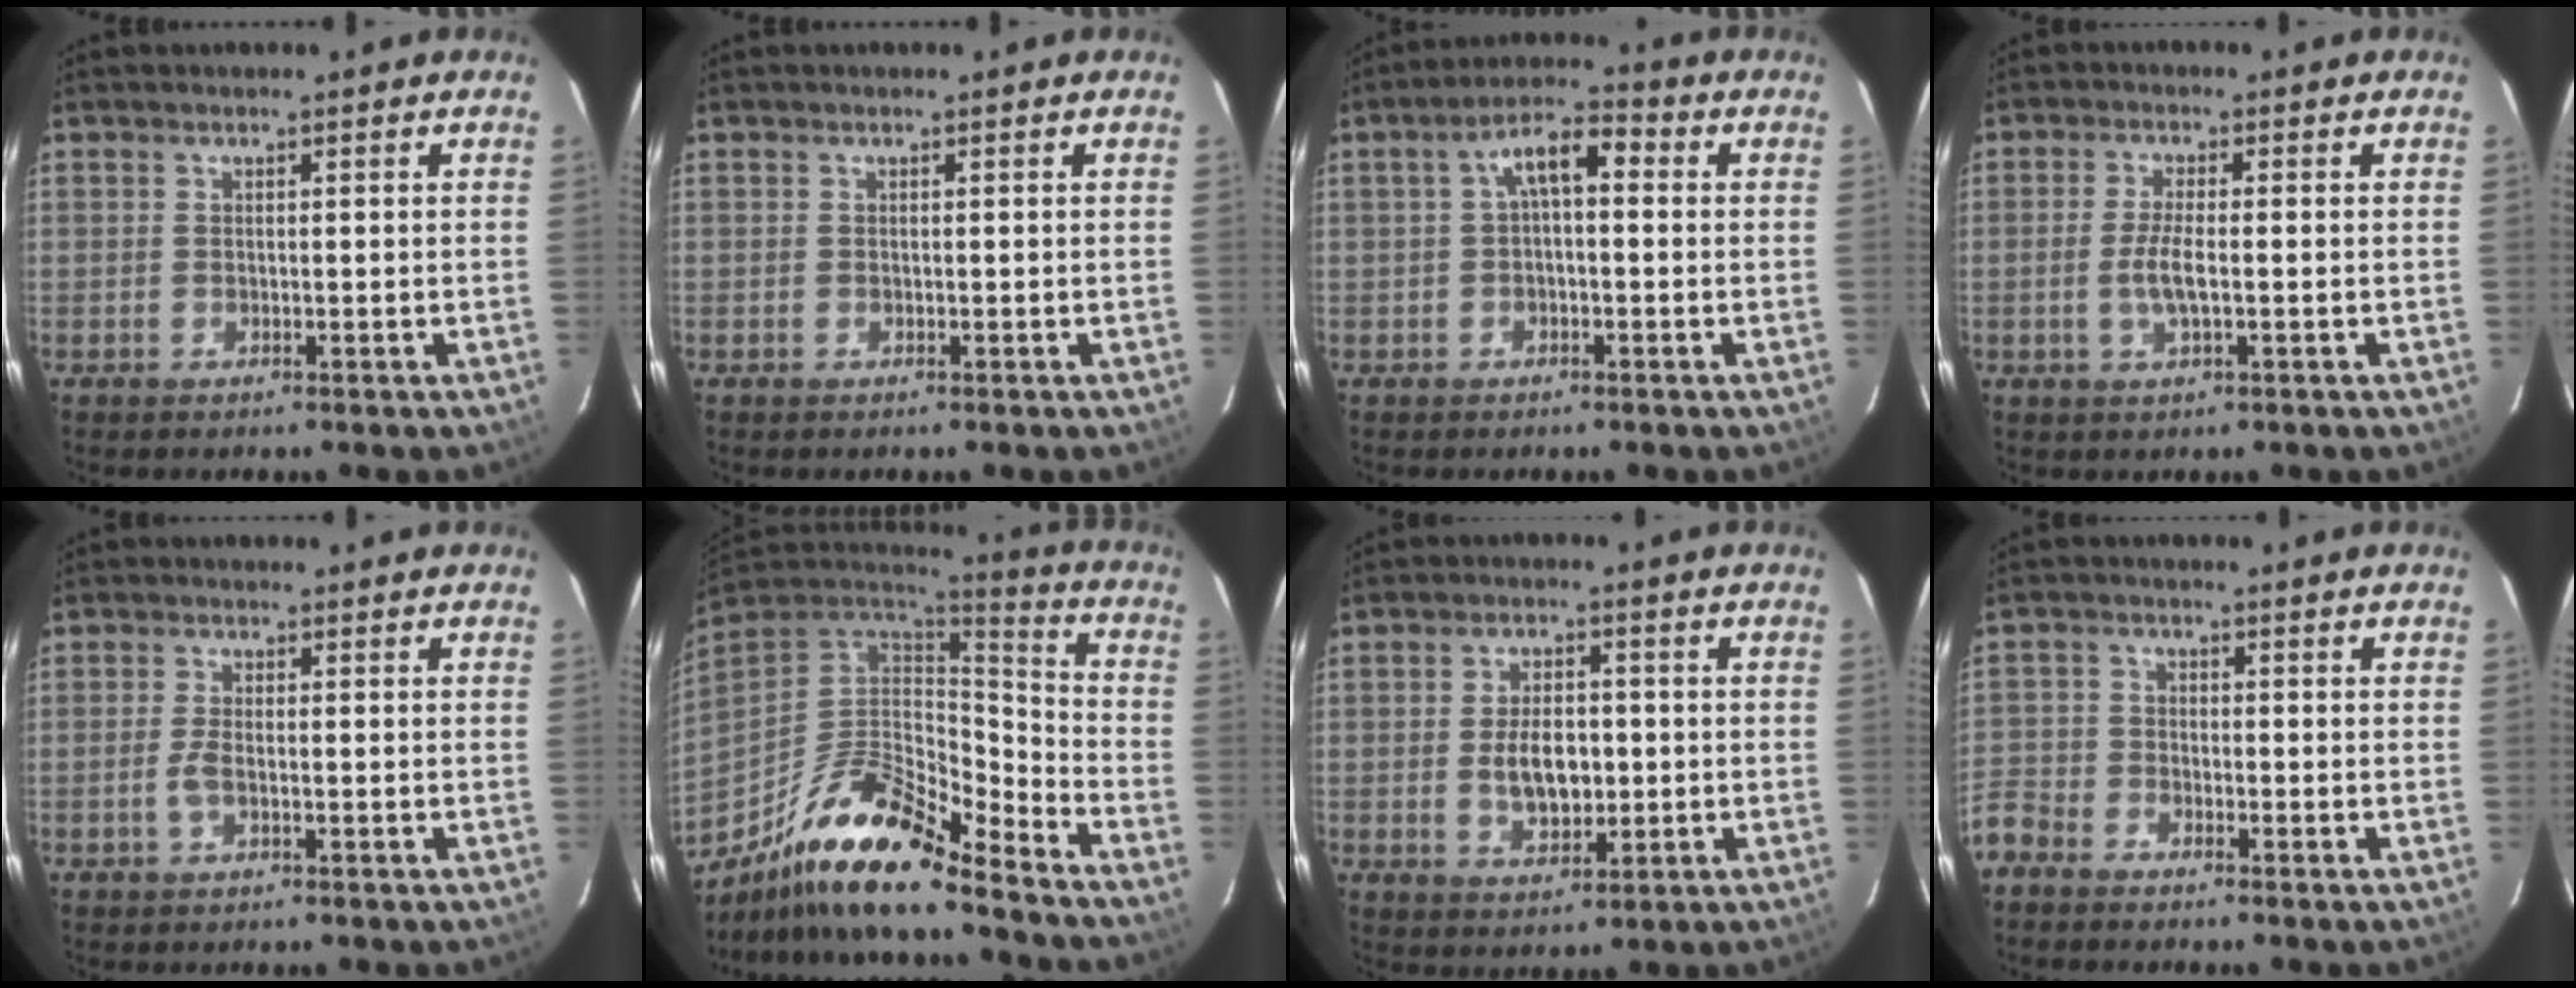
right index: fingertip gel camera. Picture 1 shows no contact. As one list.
[{"total": 0.0}, {"total": 6.1, "force": [0.5, 2.6, 5.5], "torque": [-0.101, 0.025, 0.009]}, {"total": 4.1, "force": [-0.8, 0.9, 3.9], "torque": [-0.078, -0.005, -0.014]}, {"total": 2.2, "force": [-0.8, 0.6, 2.0], "torque": [-0.046, -0.001, -0.015]}, {"total": 18.5, "force": [-13.6, 4.3, 11.8], "torque": [-0.227, -0.012, -0.259]}, {"total": 7.5, "force": [-0.6, 4.5, 6.0], "torque": [-0.113, 0.000, -0.003]}, {"total": 6.2, "force": [-4.7, 4.0, 1.0], "torque": [-0.032, 0.006, -0.107]}]